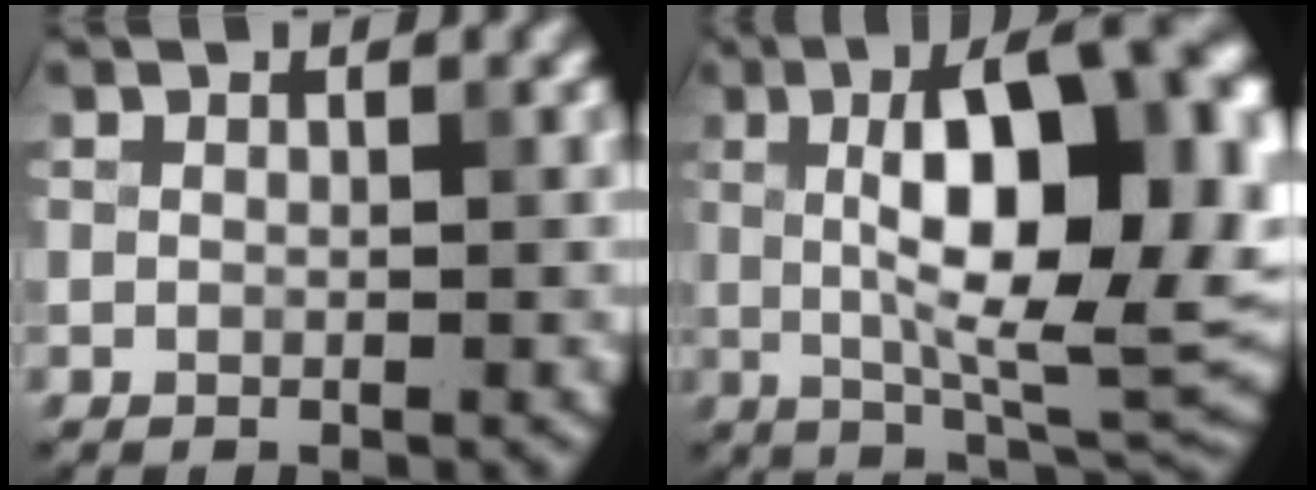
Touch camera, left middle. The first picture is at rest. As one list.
[{"total": 14.2, "force": [2.0, 4.9, 13.1], "torque": [-0.182, 0.014, 0.028]}]